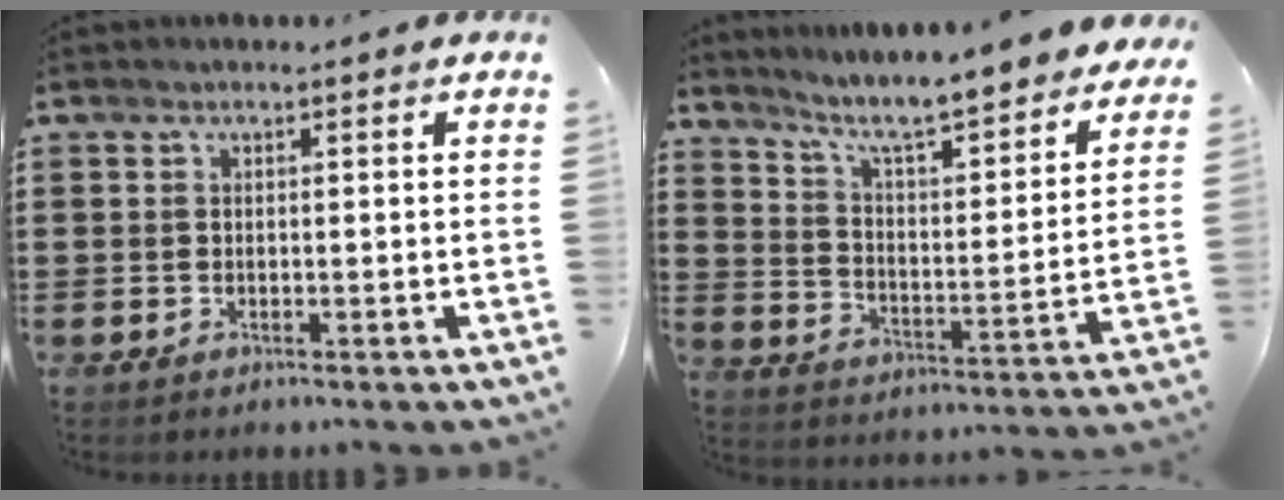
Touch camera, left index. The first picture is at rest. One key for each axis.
{"total": 6.5, "fx": 5.7, "fy": 0.1, "fz": 3.1, "tx": -0.087, "ty": -0.054, "tz": 0.089}